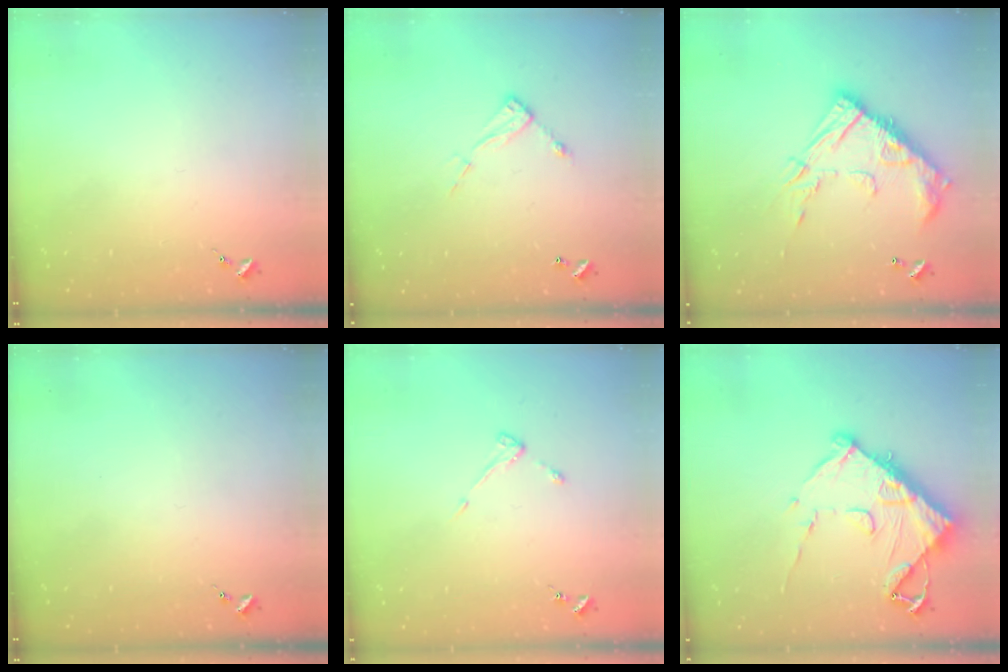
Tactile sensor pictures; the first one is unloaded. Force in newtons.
{"total": 8.7, "press": 8.7, "slide": 0.4}
{"total": 20.4, "press": 20.4, "slide": 1.5}
{"total": 0.0}
{"total": 2.8, "press": 2.8, "slide": 0.3}
{"total": 12.0, "press": 11.9, "slide": 1.1}